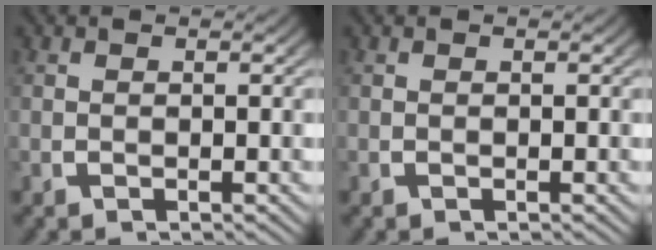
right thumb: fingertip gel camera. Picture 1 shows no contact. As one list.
[{"total": 0.0}]